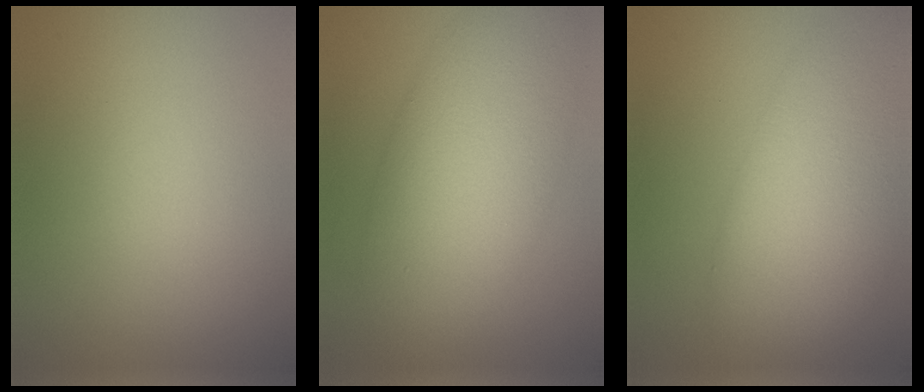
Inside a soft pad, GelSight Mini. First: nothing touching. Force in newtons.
{"total": 9.5, "press": 9.5, "slide": 0.4}
{"total": 11.2, "press": 11.2, "slide": 0.7}